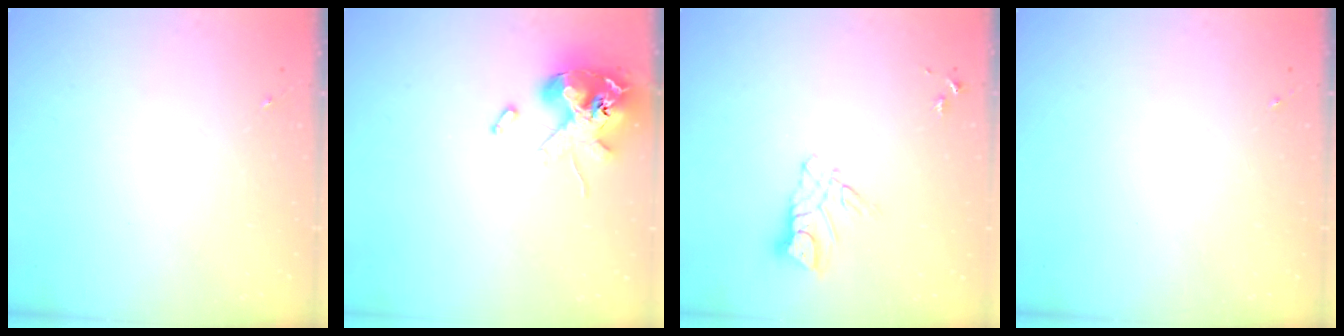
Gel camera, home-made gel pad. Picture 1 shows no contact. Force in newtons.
{"total": 13.1, "press": 12.9, "slide": 2.2}
{"total": 8.6, "press": 8.5, "slide": 0.9}
{"total": 0.0}